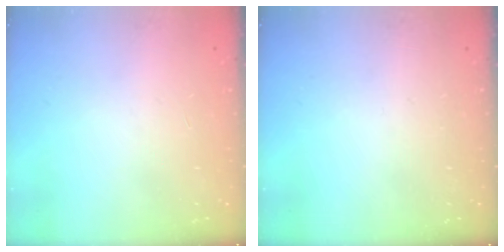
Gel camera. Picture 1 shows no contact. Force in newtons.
{"total": 0.0}